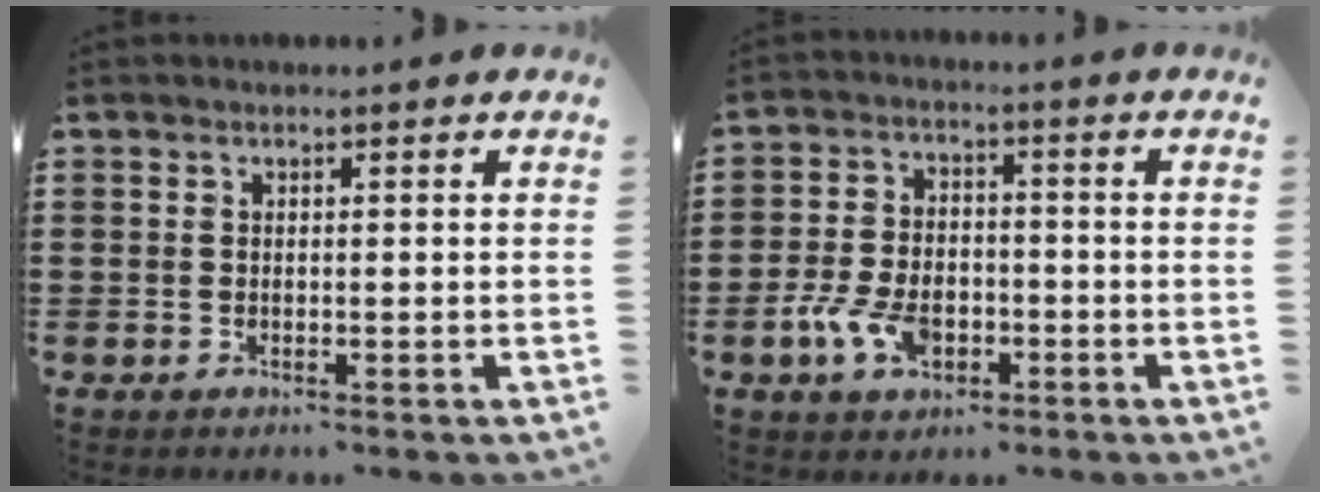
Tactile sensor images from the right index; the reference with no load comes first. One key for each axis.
{"total": 6.2, "fx": -2.4, "fy": 3.7, "fz": 4.4, "tx": -0.103, "ty": 0.002, "tz": -0.046}